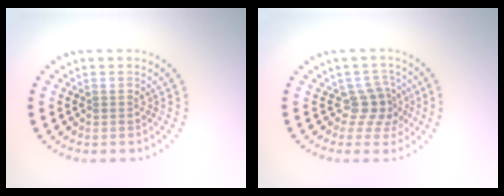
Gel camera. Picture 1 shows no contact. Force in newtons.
{"total": 2.5, "press": 1.8, "slide": 1.8}